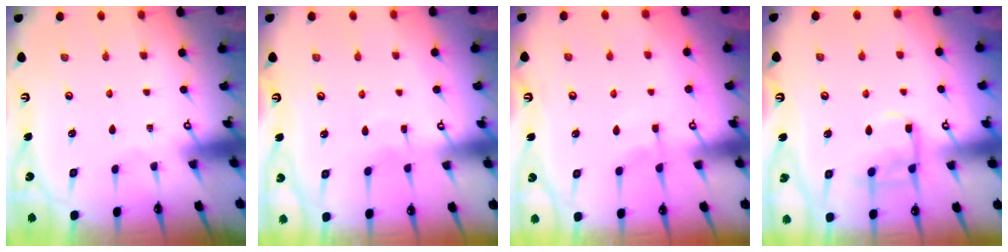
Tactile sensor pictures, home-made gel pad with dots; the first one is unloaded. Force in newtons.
{"total": 5.7, "press": 5.6, "slide": 0.6}
{"total": 3.5, "press": 3.5, "slide": 0.7}
{"total": 9.4, "press": 9.3, "slide": 0.9}